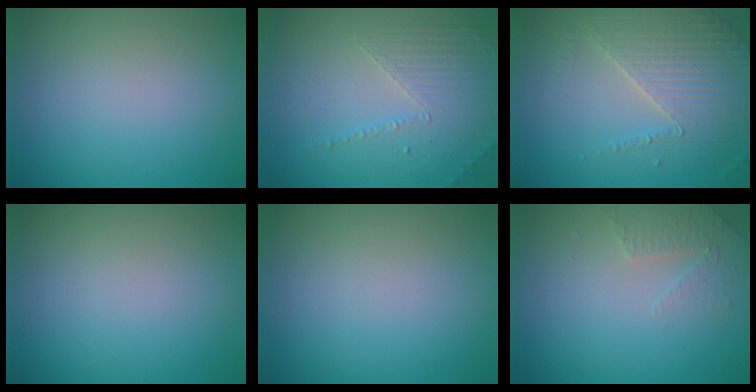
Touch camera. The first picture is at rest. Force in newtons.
{"total": 5.2, "press": 3.2, "slide": 4.0}
{"total": 4.0, "press": 3.8, "slide": 1.2}
{"total": 0.0}
{"total": 0.0}
{"total": 1.9, "press": 1.8, "slide": 0.5}